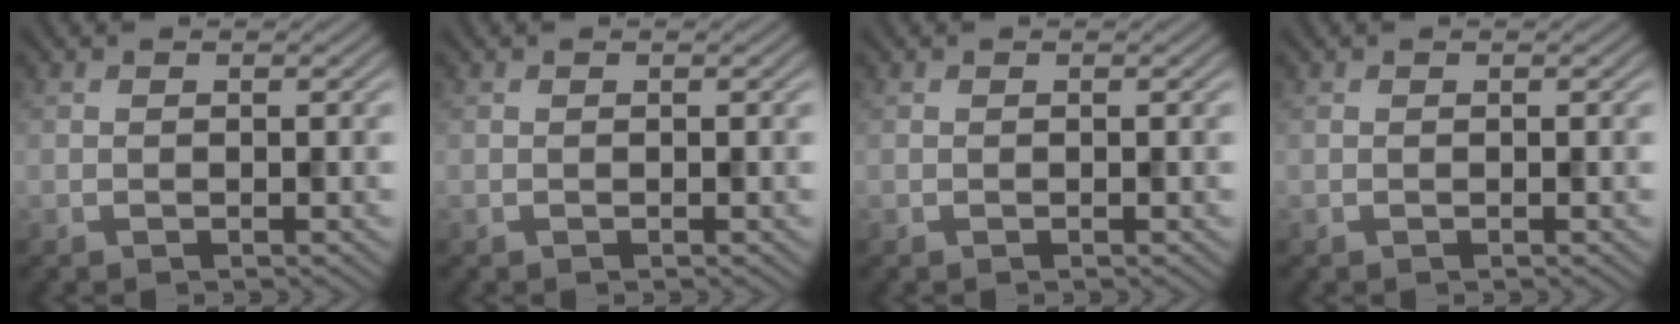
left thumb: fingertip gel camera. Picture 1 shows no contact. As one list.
[{"total": 0.0}, {"total": 0.0}, {"total": 0.0}]